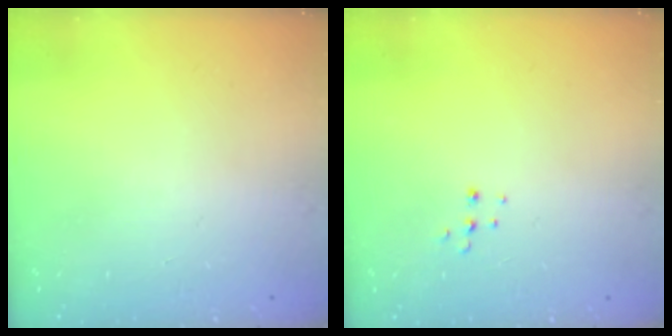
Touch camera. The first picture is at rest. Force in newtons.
{"total": 5.1, "press": 5.0, "slide": 0.4}